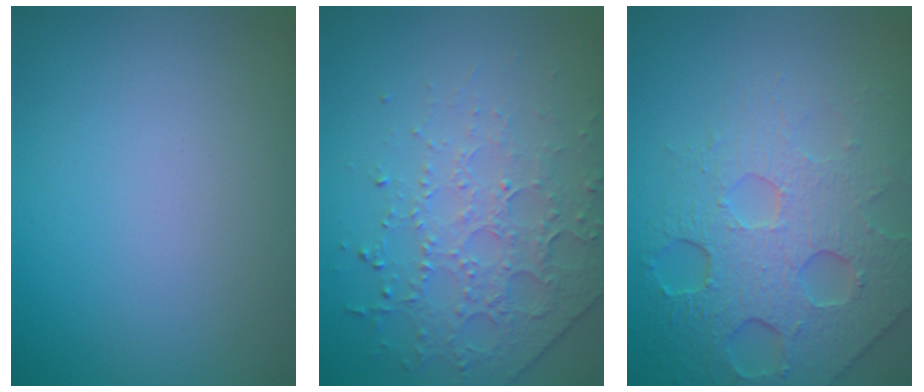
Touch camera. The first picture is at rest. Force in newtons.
{"total": 4.3, "press": 3.1, "slide": 3.0}
{"total": 7.7, "press": 5.2, "slide": 5.6}